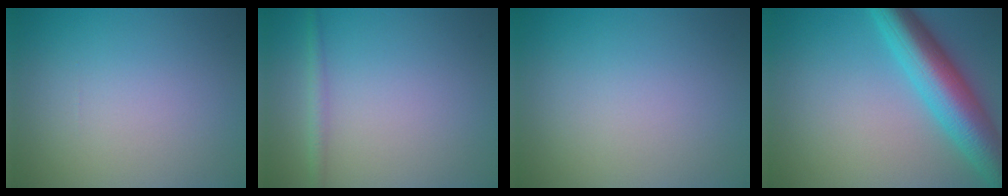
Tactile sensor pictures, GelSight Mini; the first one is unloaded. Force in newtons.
{"total": 1.5, "press": 1.5, "slide": 0.0}
{"total": 0.0}
{"total": 9.0, "press": 9.0, "slide": 0.1}